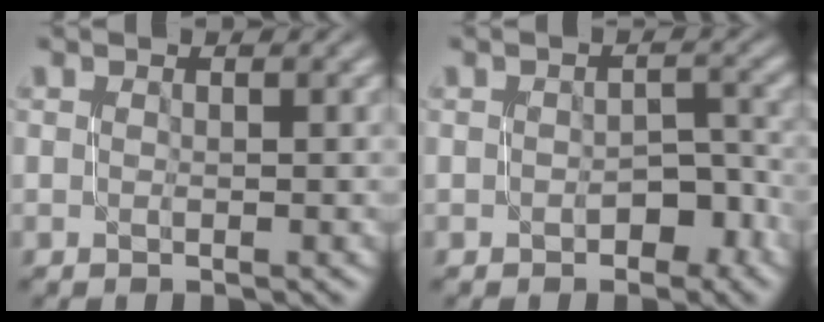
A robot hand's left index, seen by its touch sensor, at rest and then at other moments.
{"total": 1.9, "force": [-1.1, 1.0, 1.2], "torque": [-0.014, 0.005, -0.011]}